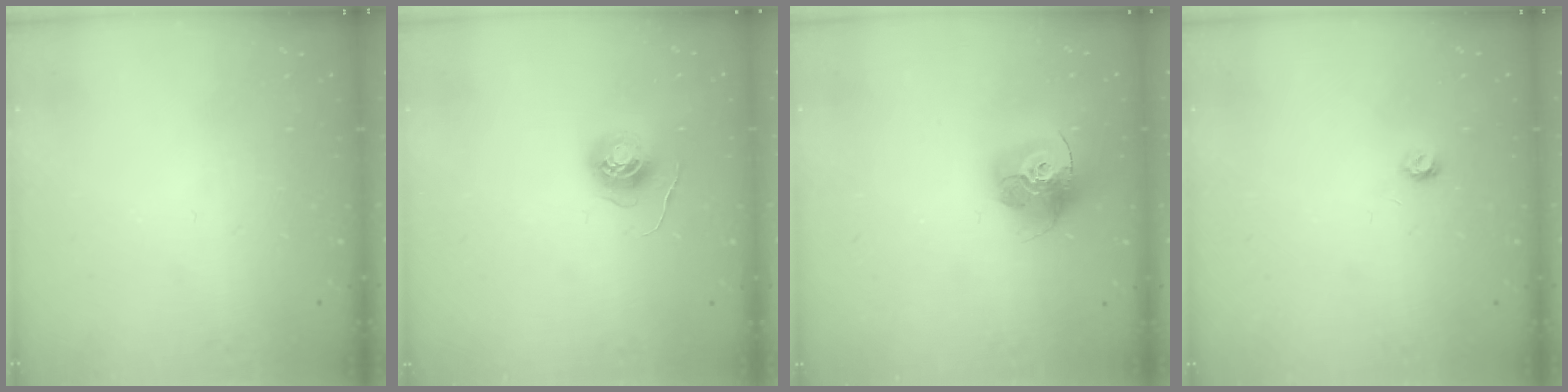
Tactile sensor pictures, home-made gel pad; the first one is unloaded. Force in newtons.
{"total": 5.9, "press": 5.9, "slide": 0.3}
{"total": 15.8, "press": 15.7, "slide": 1.6}
{"total": 3.6, "press": 3.6, "slide": 0.3}